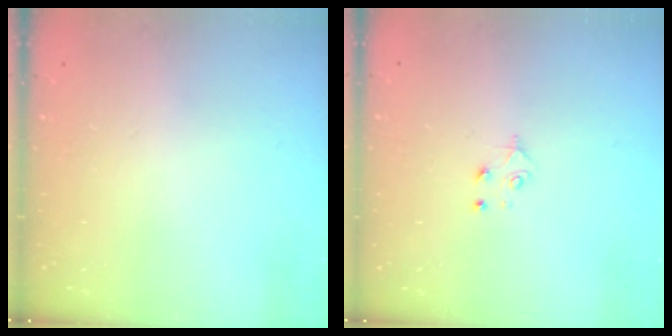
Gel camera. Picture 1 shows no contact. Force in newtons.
{"total": 4.0, "press": 3.9, "slide": 0.4}